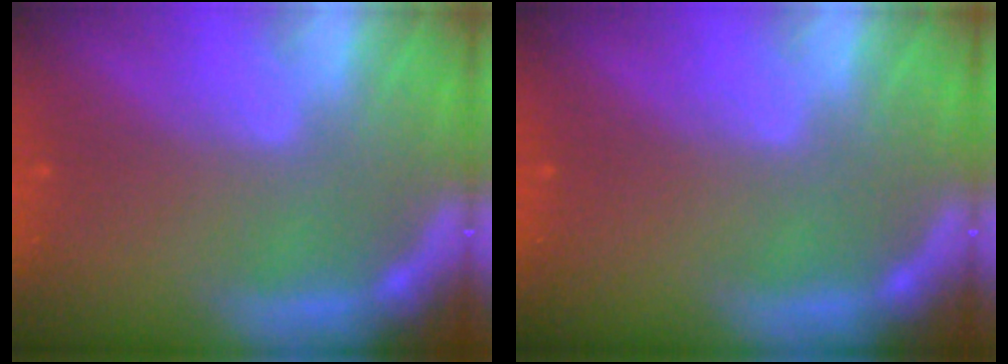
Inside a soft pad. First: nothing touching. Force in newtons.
{"total": 0.0}